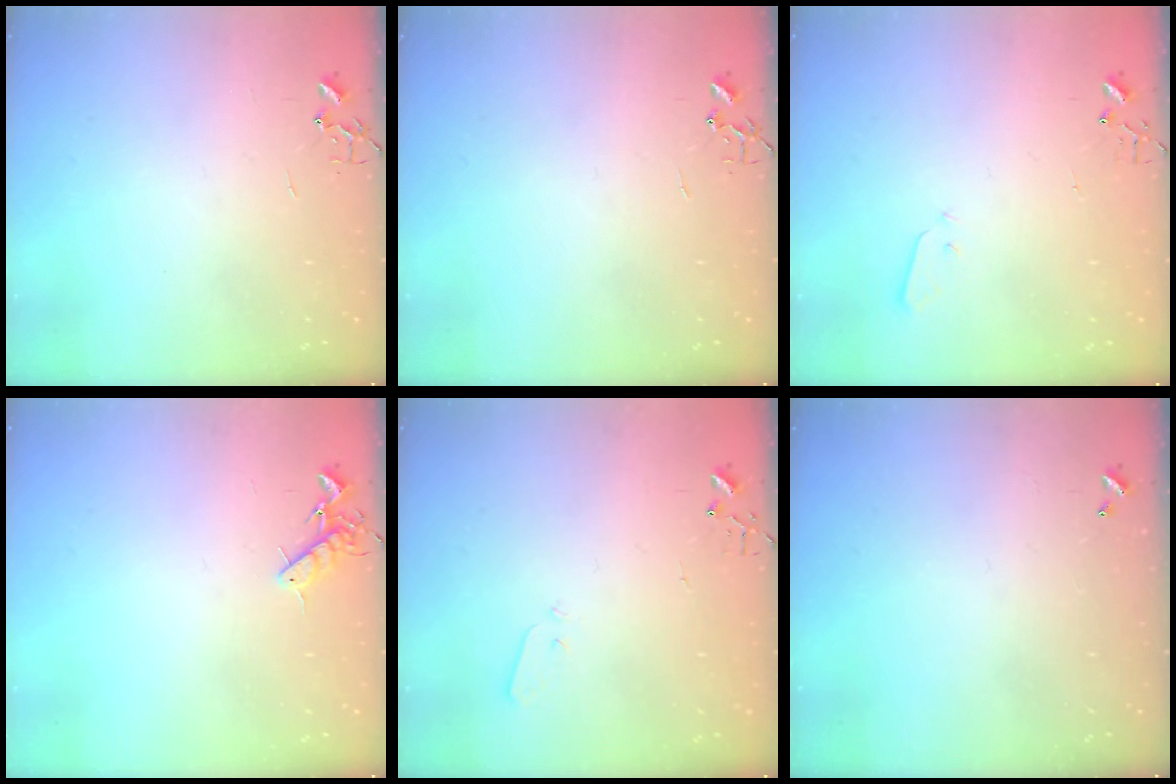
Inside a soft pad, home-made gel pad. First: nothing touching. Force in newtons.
{"total": 0.0}
{"total": 2.1, "press": 2.1, "slide": 0.3}
{"total": 7.2, "press": 7.1, "slide": 1.1}
{"total": 3.3, "press": 3.3, "slide": 0.4}
{"total": 0.0}